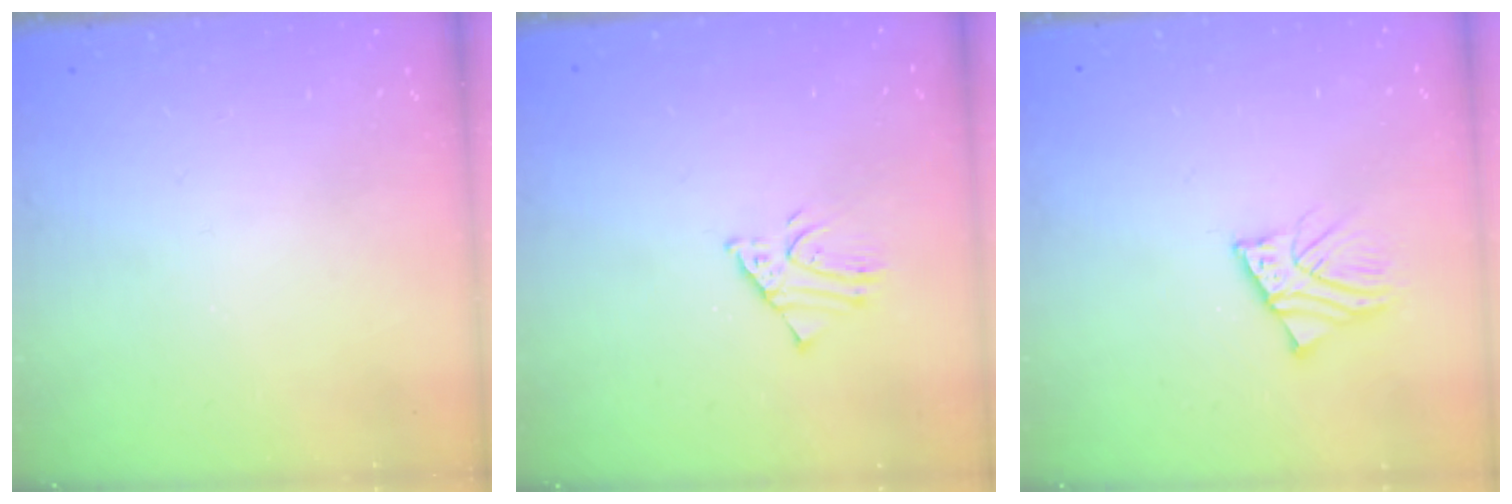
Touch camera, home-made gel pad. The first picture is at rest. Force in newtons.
{"total": 1.9, "press": 1.9, "slide": 0.1}
{"total": 3.5, "press": 3.5, "slide": 0.4}